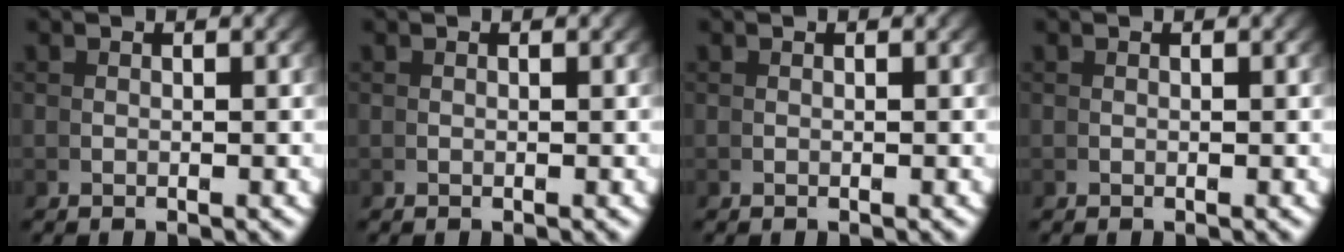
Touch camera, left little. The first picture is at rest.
{"total": 0.0}
{"total": 0.0}
{"total": 0.0}